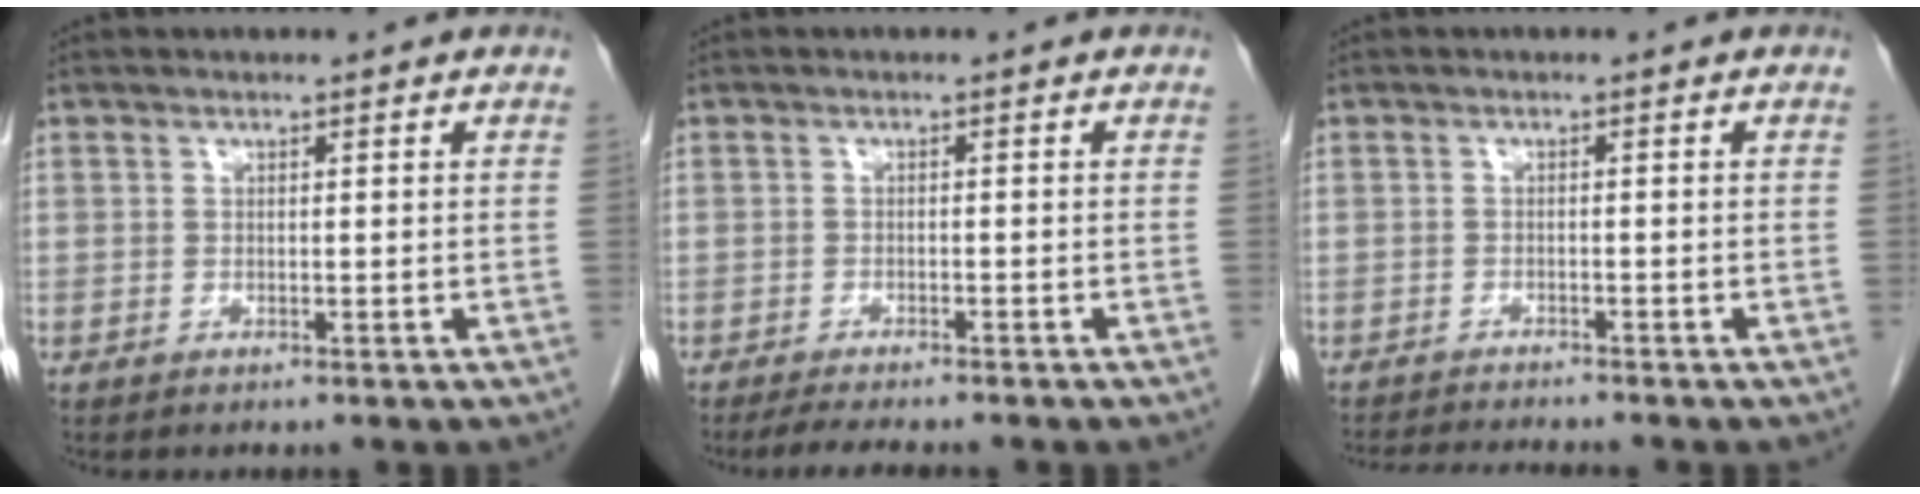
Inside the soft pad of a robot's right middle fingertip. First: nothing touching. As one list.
[{"total": 6.3, "force": [-5.4, 0.7, 3.2], "torque": [-0.043, -0.012, -0.077]}, {"total": 6.7, "force": [-6.3, 0.0, 2.2], "torque": [-0.027, -0.015, -0.099]}]